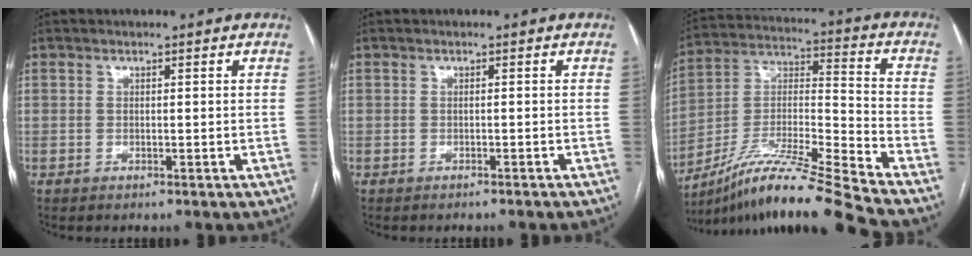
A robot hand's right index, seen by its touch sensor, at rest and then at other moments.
{"total": 2.5, "force": [-2.3, 0.2, 0.9], "torque": [-0.015, -0.001, -0.026]}
{"total": 19.2, "force": [-16.2, -2.1, 10.1], "torque": [-0.210, -0.009, -0.296]}